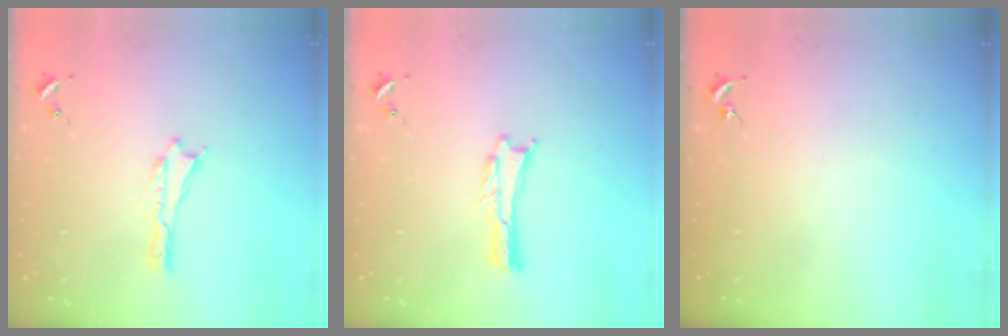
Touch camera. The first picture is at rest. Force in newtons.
{"total": 0.0}
{"total": 0.0}